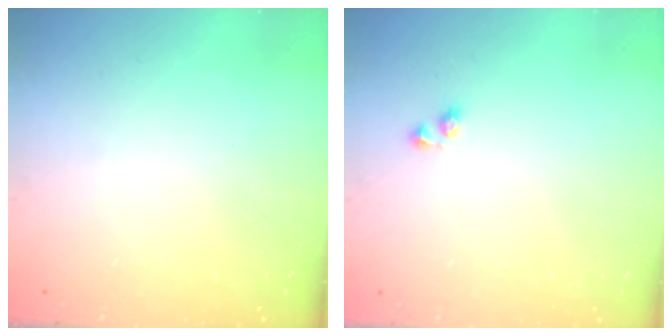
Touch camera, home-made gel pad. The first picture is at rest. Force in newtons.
{"total": 2.4, "press": 2.0, "slide": 1.3}